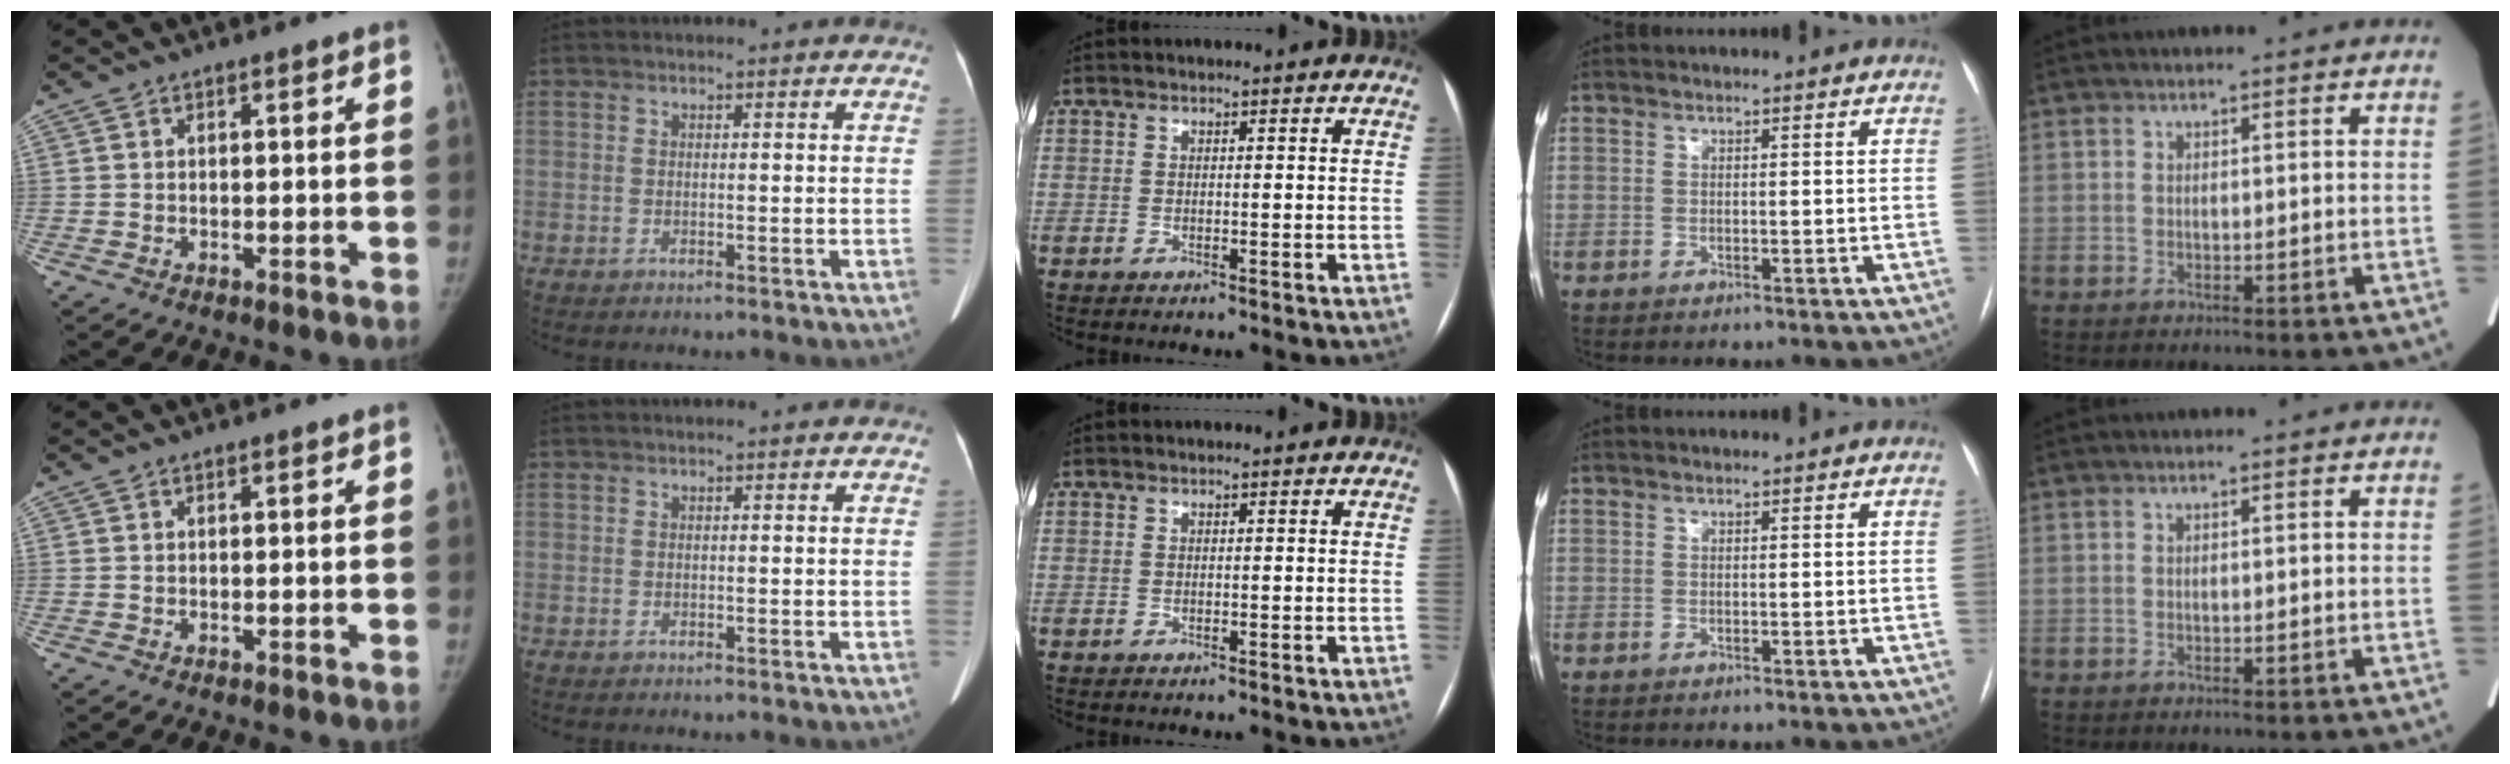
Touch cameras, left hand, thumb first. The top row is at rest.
{}